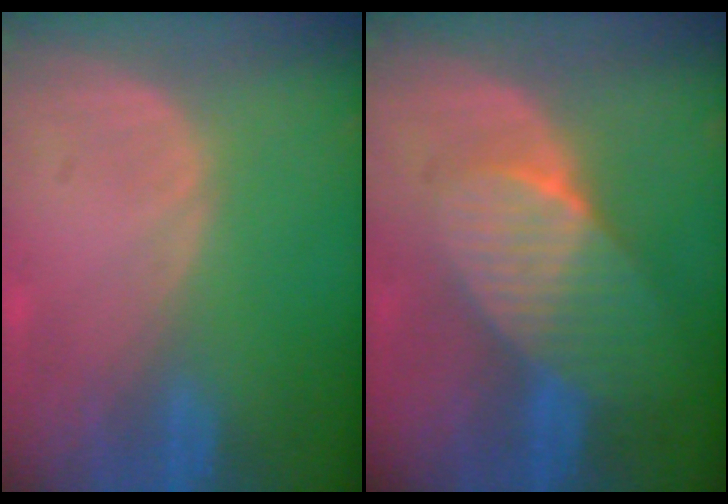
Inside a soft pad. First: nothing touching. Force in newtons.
{"total": 7.7, "press": 6.9, "slide": 3.5}